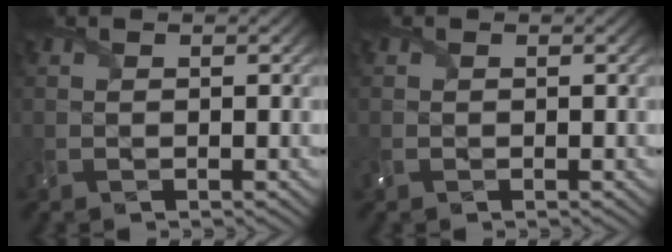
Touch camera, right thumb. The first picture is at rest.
{"total": 0.7, "force": [-0.2, 0.7, 0.1], "torque": [-0.003, -0.003, -0.007]}